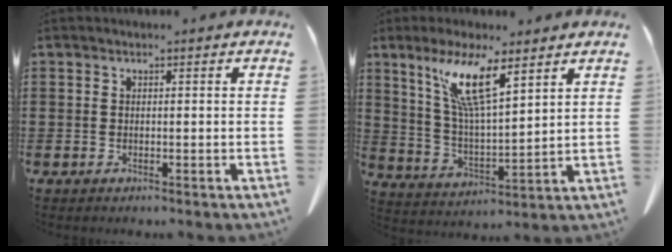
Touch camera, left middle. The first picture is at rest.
{"total": 10.3, "force": [6.5, 1.9, 7.8], "torque": [-0.168, -0.015, 0.115]}